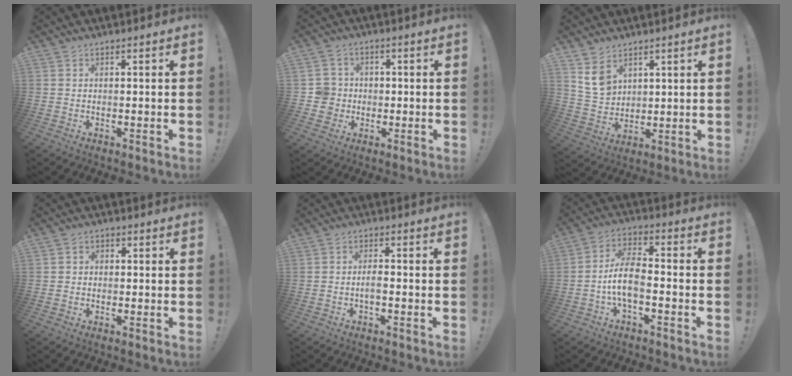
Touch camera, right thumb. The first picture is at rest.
{"total": 6.6, "force": [-0.6, 6.4, 1.2], "torque": [-0.024, 0.012, -0.006]}
{"total": 8.4, "force": [5.3, 5.9, 2.8], "torque": [-0.053, -0.027, 0.109]}
{"total": 1.9, "force": [-0.9, 1.5, 0.8], "torque": [-0.010, 0.009, -0.015]}
{"total": 2.9, "force": [-1.0, 0.9, 2.6], "torque": [-0.050, 0.001, -0.021]}
{"total": 10.0, "force": [-3.3, 4.7, 8.2], "torque": [-0.165, 0.013, -0.061]}